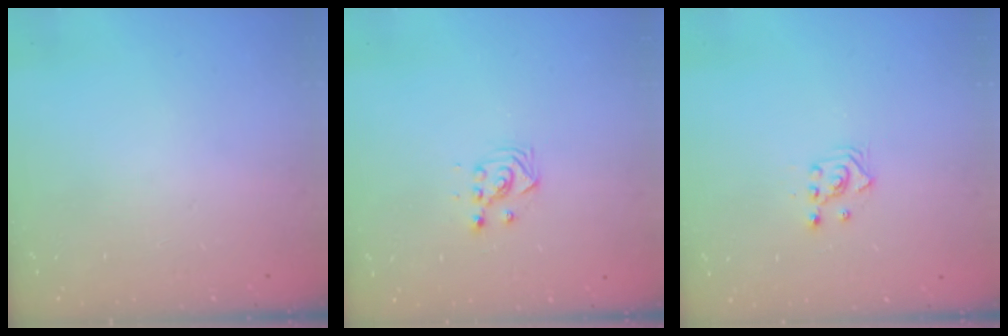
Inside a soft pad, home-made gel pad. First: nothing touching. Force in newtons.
{"total": 2.9, "press": 2.9, "slide": 0.3}
{"total": 2.3, "press": 2.3, "slide": 0.3}